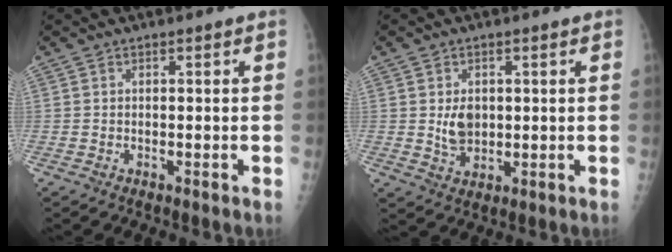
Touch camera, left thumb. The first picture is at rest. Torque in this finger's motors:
{"motor_torque": [0.64, 0.90, 0.71, -0.01, 0.01]}